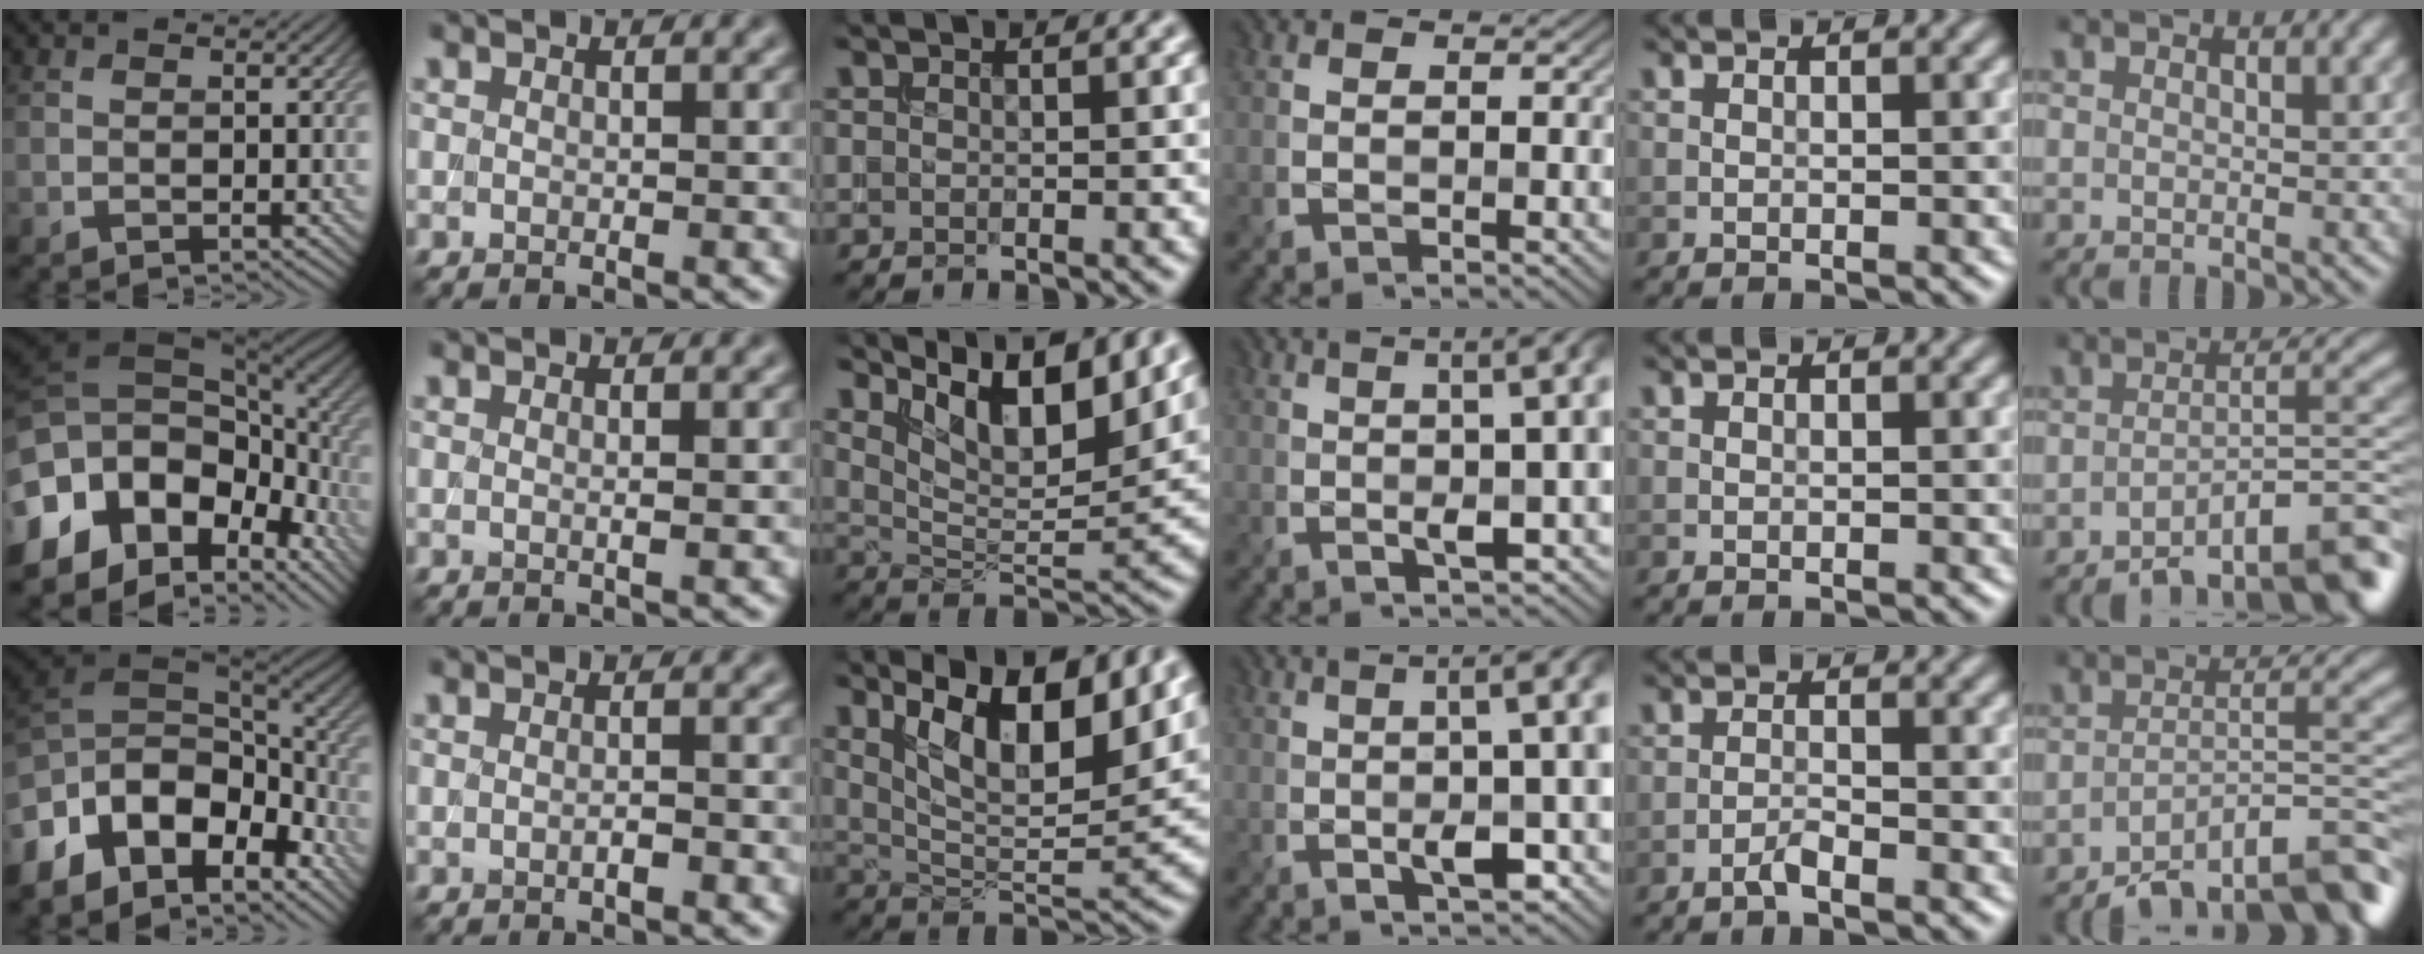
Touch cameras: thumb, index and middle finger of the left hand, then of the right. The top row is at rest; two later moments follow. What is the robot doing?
{"motion": "extract", "object": "backpack"}